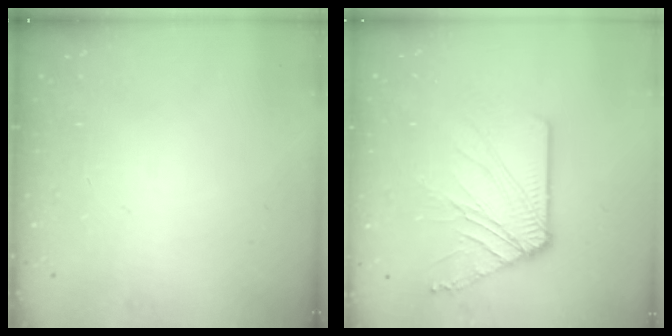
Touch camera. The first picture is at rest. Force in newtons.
{"total": 11.5, "press": 11.5, "slide": 0.8}